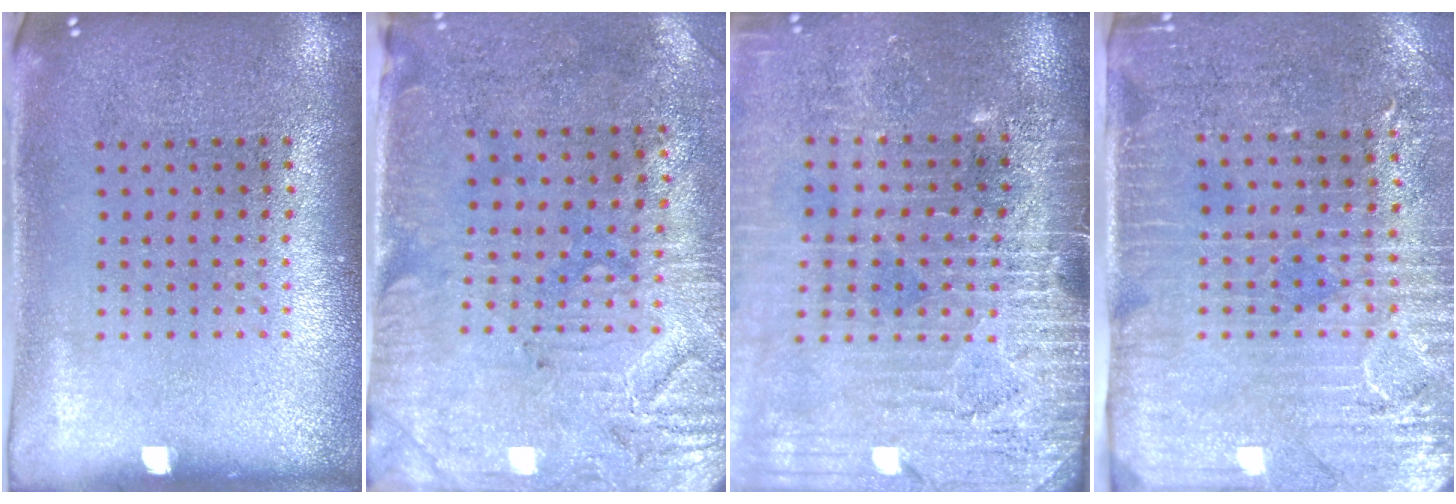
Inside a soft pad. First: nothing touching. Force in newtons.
{"total": 3.0, "press": 2.6, "slide": 1.6}
{"total": 3.4, "press": 3.2, "slide": 1.2}
{"total": 3.3, "press": 2.9, "slide": 1.6}